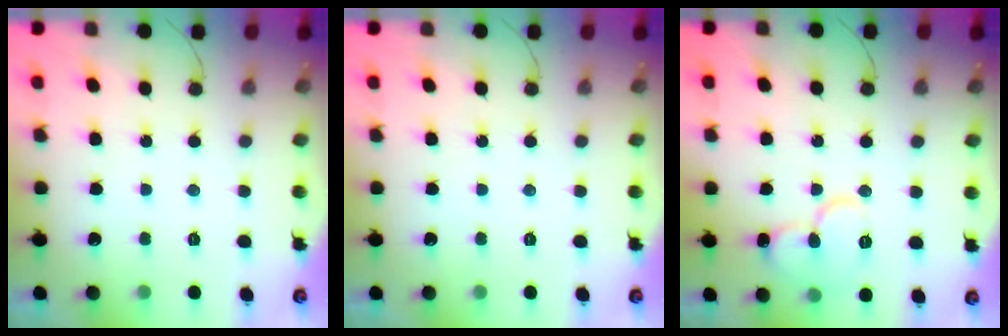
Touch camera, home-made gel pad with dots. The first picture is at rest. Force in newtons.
{"total": 0.0}
{"total": 10.3, "press": 10.2, "slide": 1.2}